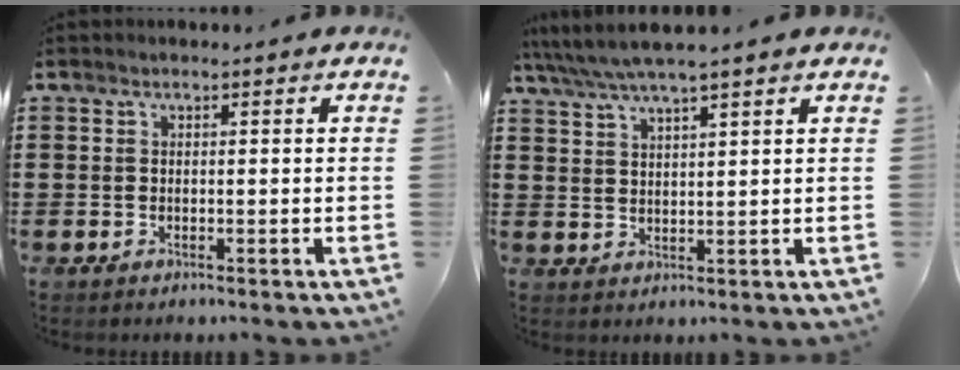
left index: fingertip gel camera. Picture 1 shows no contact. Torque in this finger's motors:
{"motor_torque": [2.14, 0.00, 0.39, 0.02]}